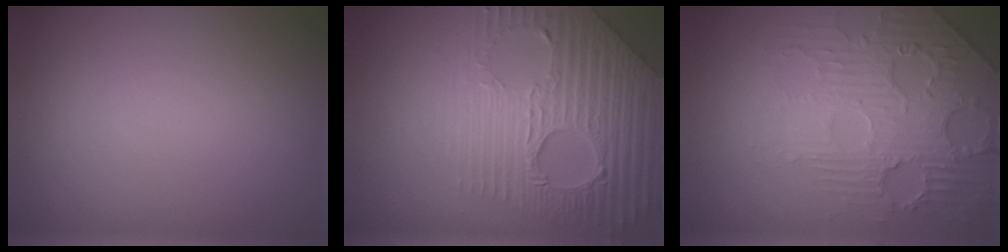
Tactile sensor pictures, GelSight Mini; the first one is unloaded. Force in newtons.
{"total": 9.0, "press": 6.2, "slide": 6.6}
{"total": 4.4, "press": 4.0, "slide": 1.7}